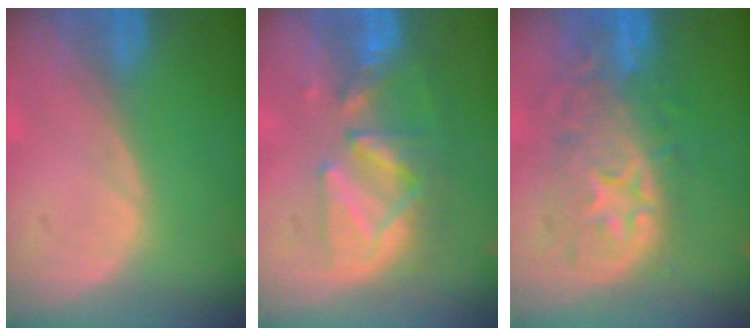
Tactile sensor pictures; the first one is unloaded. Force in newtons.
{"total": 8.6, "press": 8.3, "slide": 2.0}
{"total": 9.9, "press": 9.2, "slide": 3.5}